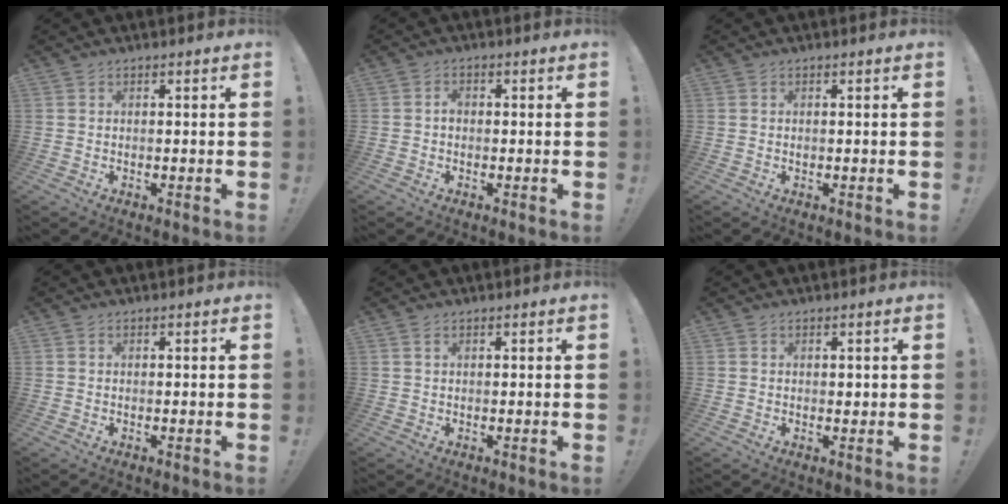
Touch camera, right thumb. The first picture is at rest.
{"total": 1.8, "force": [-0.5, 1.4, 1.0], "torque": [-0.019, 0.007, -0.010]}
{"total": 0.0}
{"total": 0.0}
{"total": 1.1, "force": [0.6, 0.6, 0.8], "torque": [-0.015, 0.002, 0.010]}
{"total": 0.6, "force": [0.1, 0.5, 0.3], "torque": [-0.001, 0.001, 0.002]}